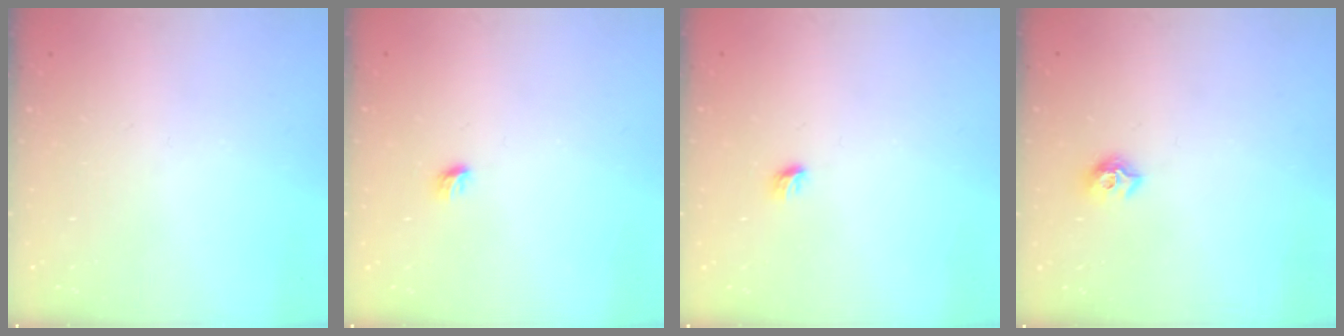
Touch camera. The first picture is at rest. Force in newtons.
{"total": 3.7, "press": 3.6, "slide": 1.0}
{"total": 3.7, "press": 3.6, "slide": 1.0}
{"total": 7.9, "press": 7.8, "slide": 0.7}